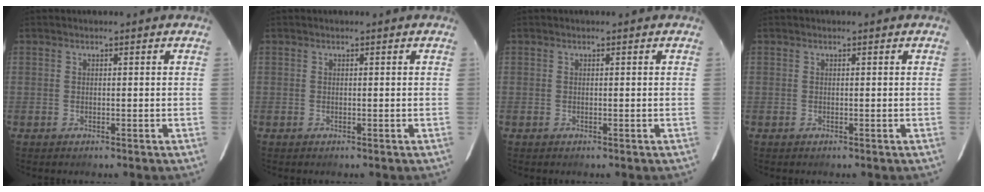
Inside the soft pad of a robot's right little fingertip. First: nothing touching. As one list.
[{"total": 0.0}, {"total": 0.0}, {"total": 0.0}]